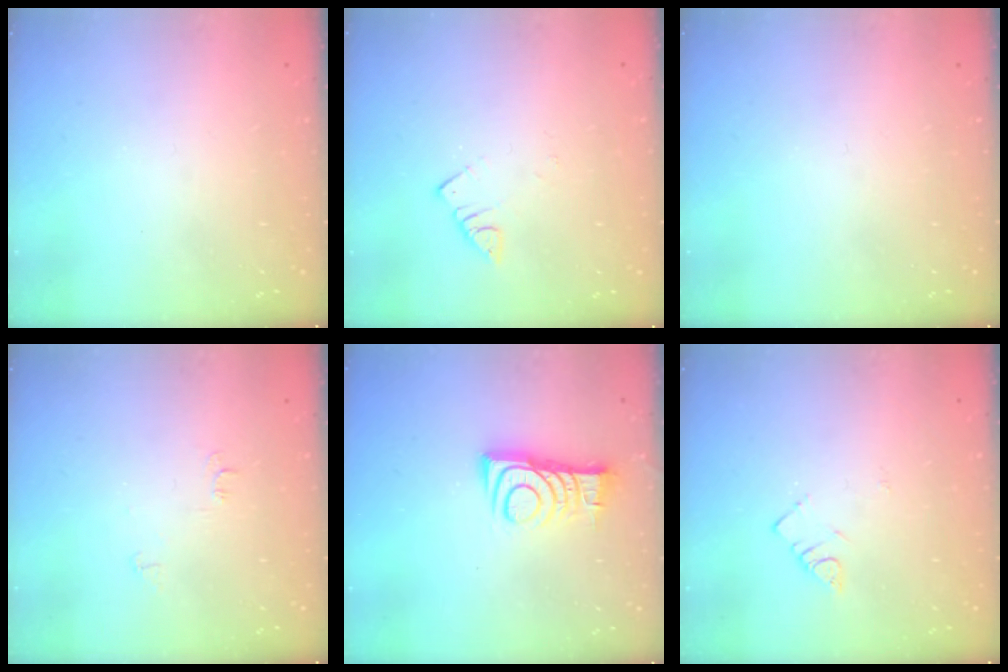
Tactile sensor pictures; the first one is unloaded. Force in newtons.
{"total": 2.4, "press": 2.4, "slide": 0.4}
{"total": 0.0}
{"total": 4.3, "press": 4.2, "slide": 0.6}
{"total": 10.7, "press": 10.7, "slide": 0.4}
{"total": 3.3, "press": 3.2, "slide": 0.5}